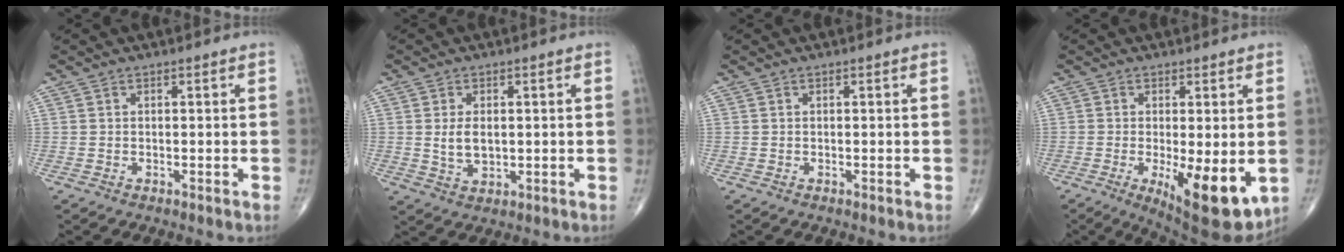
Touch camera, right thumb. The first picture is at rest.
{"total": 4.8, "force": [0.4, 2.9, 3.8], "torque": [-0.065, -0.009, 0.012]}
{"total": 0.0}
{"total": 12.6, "force": [-3.1, 4.2, 11.4], "torque": [-0.159, -0.026, -0.033]}